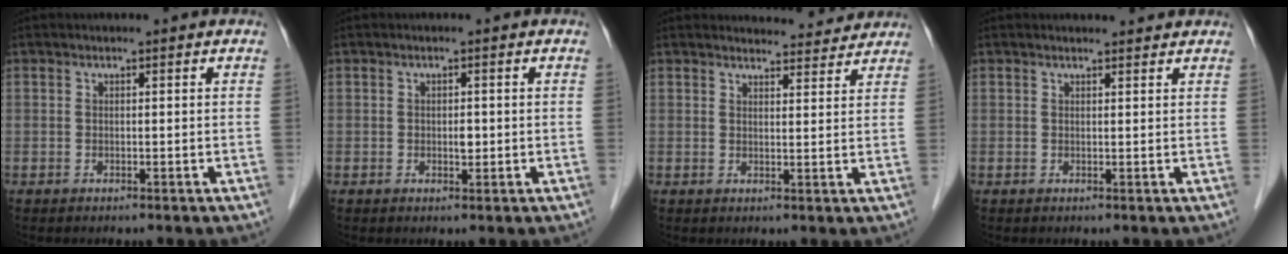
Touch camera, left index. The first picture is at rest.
{"total": 1.3, "force": [-0.1, 0.8, 1.0], "torque": [-0.017, 0.000, 0.000]}
{"total": 6.3, "force": [6.2, 1.1, 0.4], "torque": [0.000, 0.004, 0.065]}
{"total": 2.7, "force": [2.7, 0.4, 0.4], "torque": [-0.012, 0.008, 0.031]}